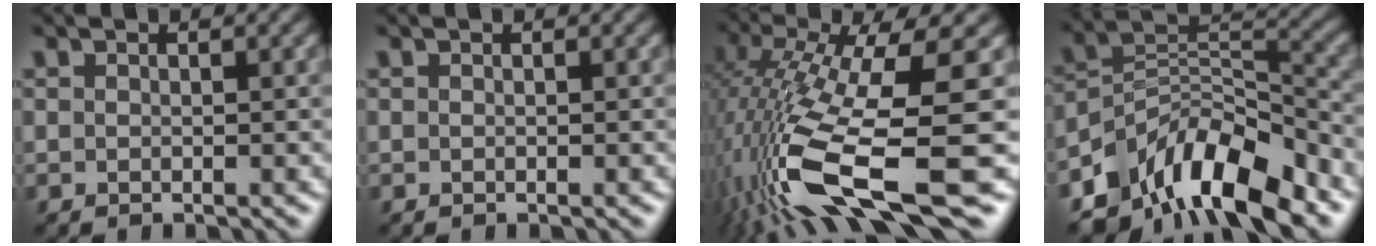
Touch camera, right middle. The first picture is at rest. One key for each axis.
{"total": 0.0}
{"total": 15.0, "fx": -4.1, "fy": 3.9, "fz": 13.9, "tx": -0.296, "ty": -0.012, "tz": -0.056}
{"total": 9.8, "fx": -7.4, "fy": 4.0, "fz": 5.1, "tx": -0.070, "ty": 0.010, "tz": -0.142}